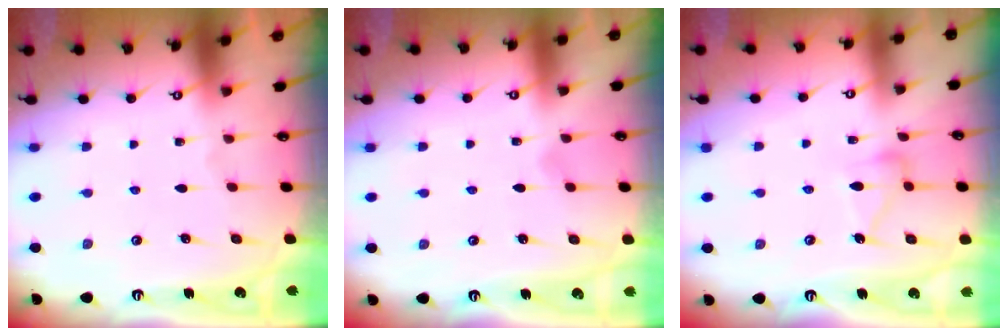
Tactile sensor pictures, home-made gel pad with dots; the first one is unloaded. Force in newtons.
{"total": 3.7, "press": 3.7, "slide": 0.2}
{"total": 9.1, "press": 9.1, "slide": 0.5}